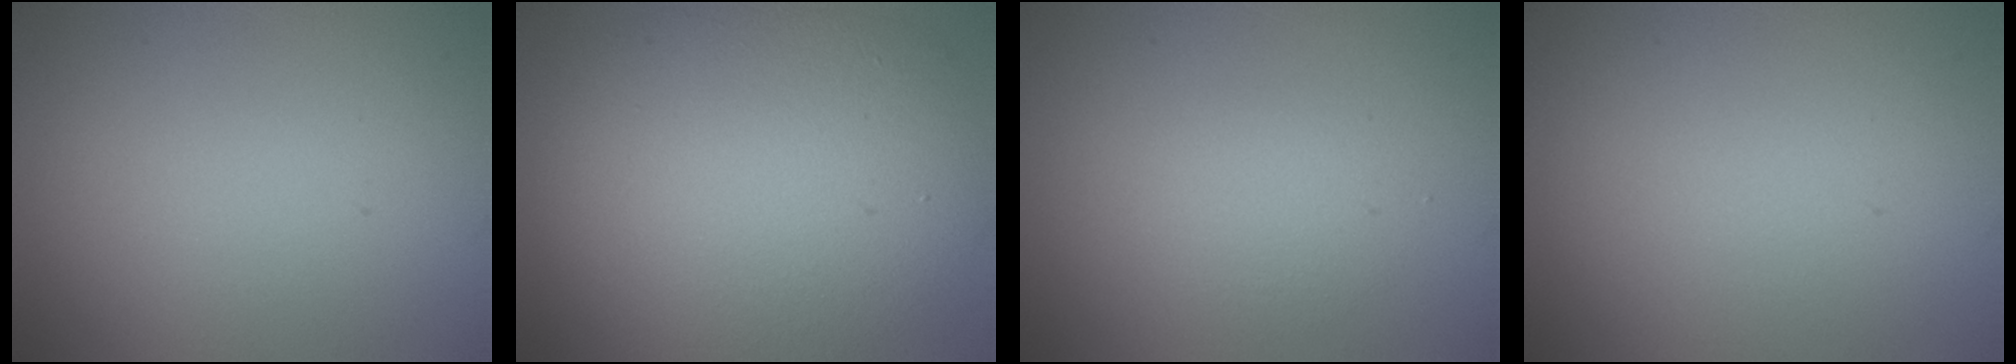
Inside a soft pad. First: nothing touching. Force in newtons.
{"total": 12.1, "press": 12.1, "slide": 0.6}
{"total": 1.7, "press": 1.7, "slide": 0.2}
{"total": 0.0}